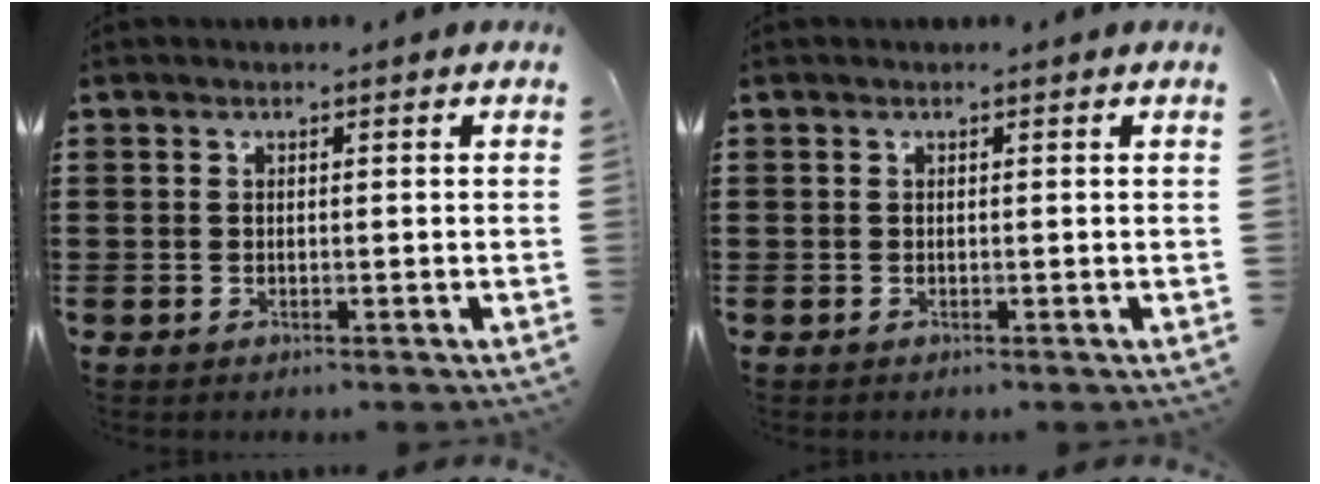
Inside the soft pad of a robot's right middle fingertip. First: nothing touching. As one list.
[{"total": 0.0}]